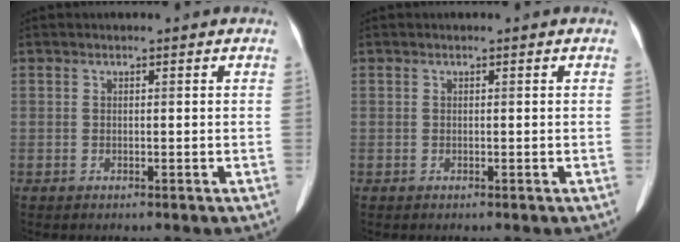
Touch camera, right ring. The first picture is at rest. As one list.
[{"total": 0.0}]